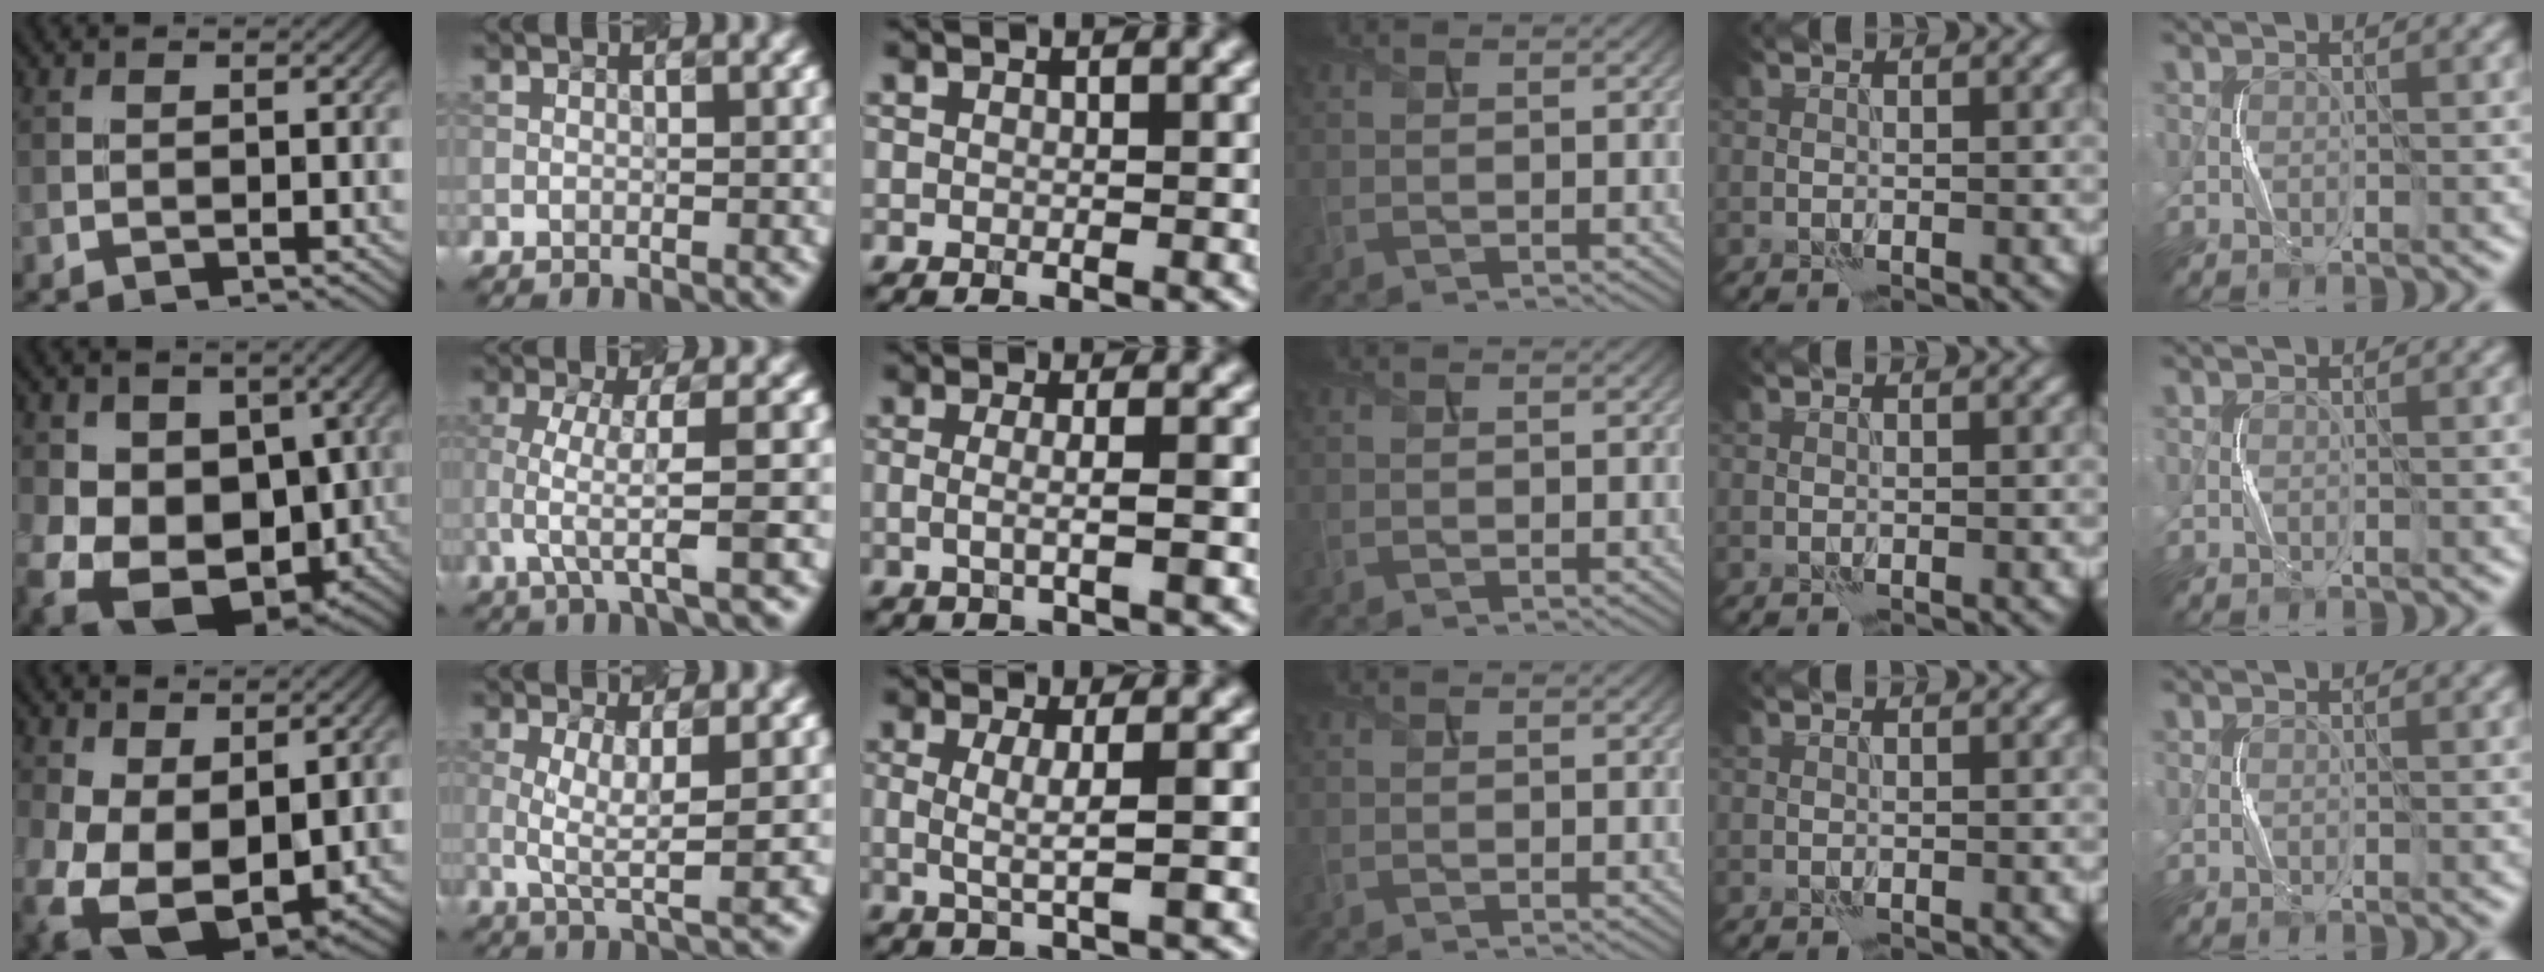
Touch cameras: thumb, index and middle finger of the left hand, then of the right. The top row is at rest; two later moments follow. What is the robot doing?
{"motion": "squeeze", "object": "sponge"}